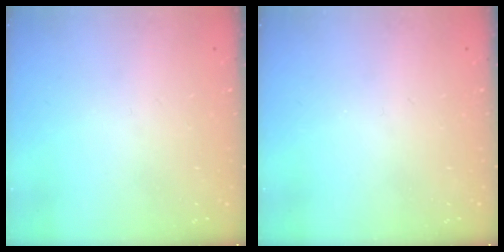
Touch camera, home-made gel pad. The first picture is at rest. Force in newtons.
{"total": 0.0}